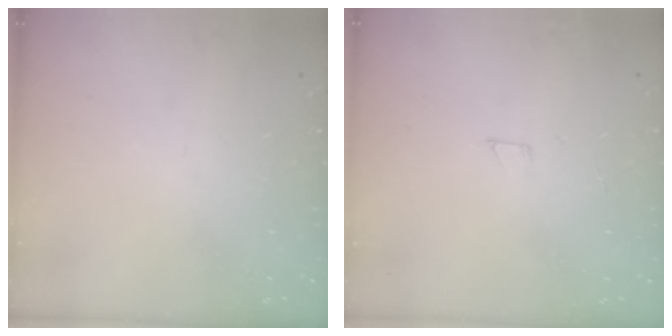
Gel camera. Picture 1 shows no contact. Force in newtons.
{"total": 2.0, "press": 2.0, "slide": 0.0}